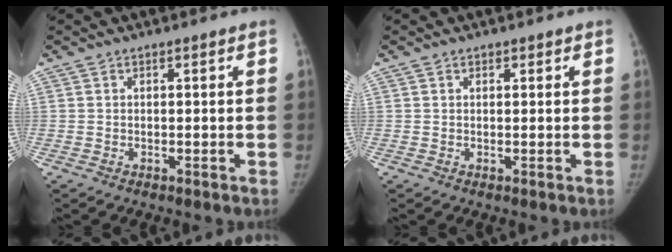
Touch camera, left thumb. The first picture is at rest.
{"total": 0.7, "force": [0.4, 0.5, 0.1], "torque": [0.006, -0.002, 0.004]}